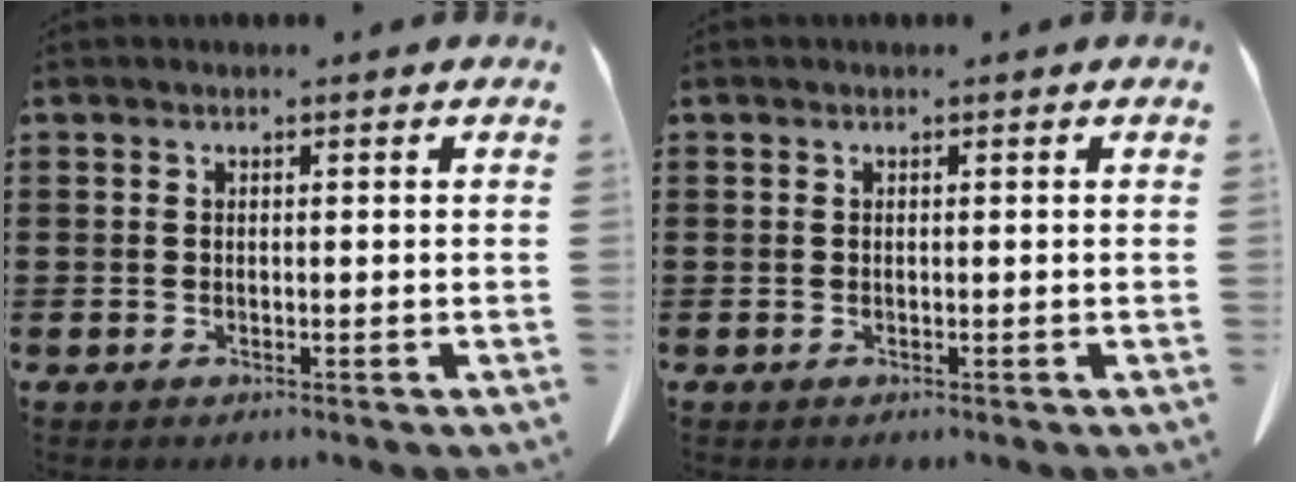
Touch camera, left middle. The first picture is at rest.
{"total": 0.0}